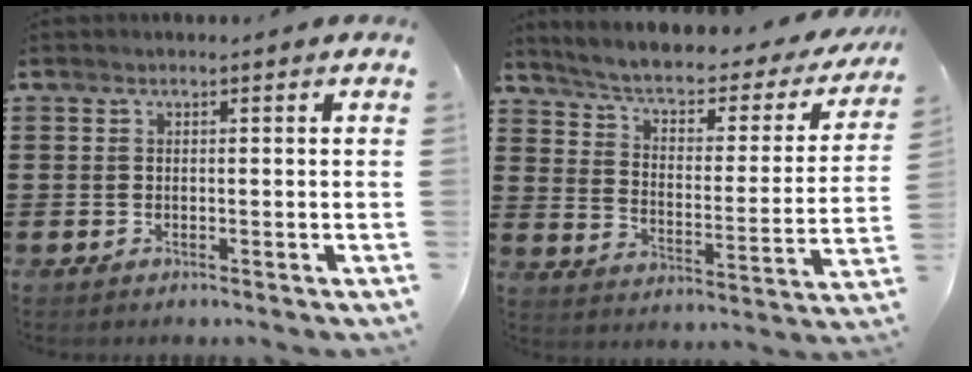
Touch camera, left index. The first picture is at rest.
{"total": 4.8, "force": [3.2, 1.4, 3.2], "torque": [-0.077, -0.022, 0.045]}